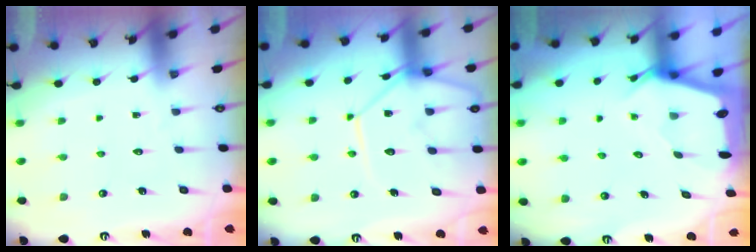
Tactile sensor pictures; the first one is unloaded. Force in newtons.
{"total": 12.2, "press": 12.2, "slide": 0.9}
{"total": 2.5, "press": 2.5, "slide": 0.2}